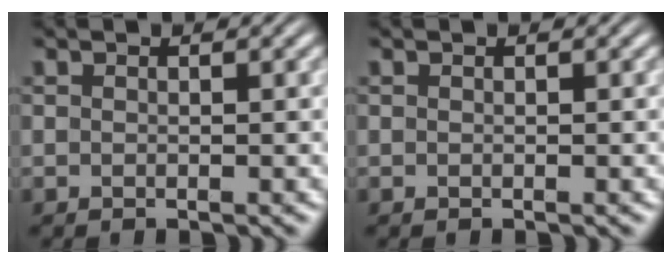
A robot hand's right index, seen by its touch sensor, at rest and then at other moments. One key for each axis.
{"total": 0.0}